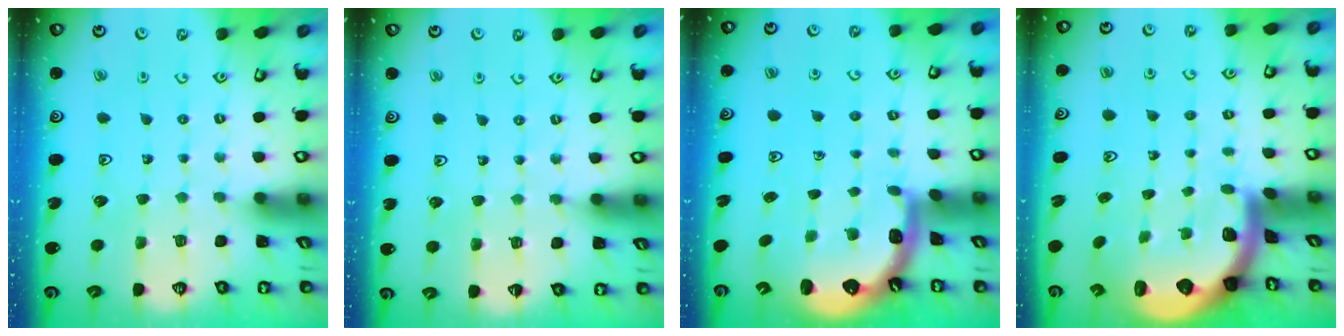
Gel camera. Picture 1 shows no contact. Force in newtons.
{"total": 2.8, "press": 2.7, "slide": 0.5}
{"total": 1.9, "press": 1.8, "slide": 0.6}
{"total": 1.9, "press": 1.9, "slide": 0.2}